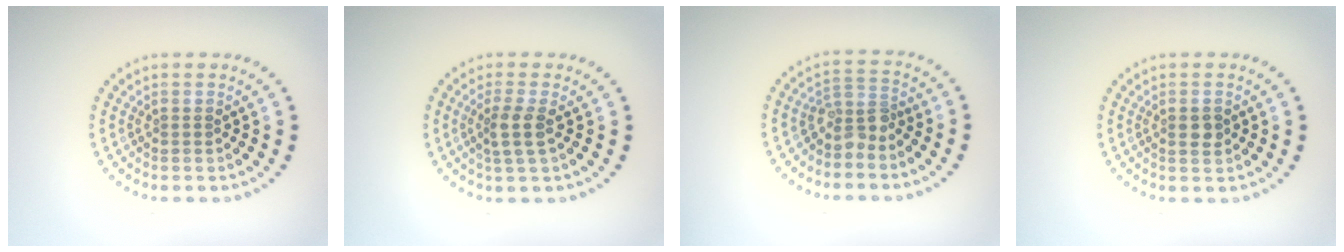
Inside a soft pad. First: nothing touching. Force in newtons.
{"total": 2.1, "press": 1.8, "slide": 1.1}
{"total": 2.4, "press": 1.9, "slide": 1.4}
{"total": 1.4, "press": 1.3, "slide": 0.3}